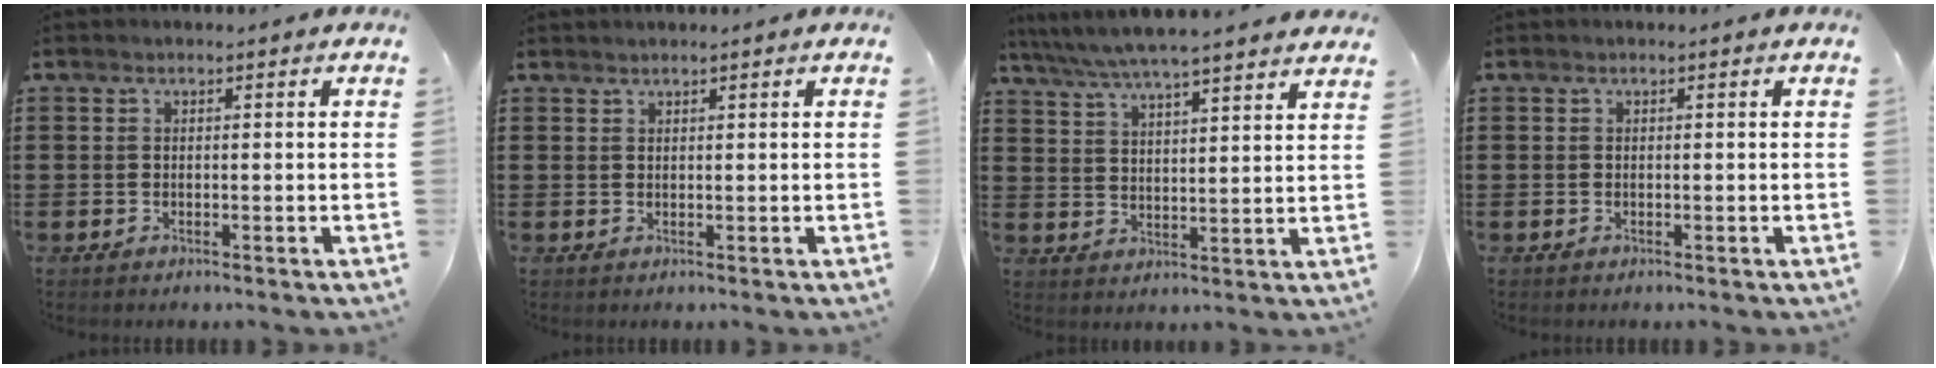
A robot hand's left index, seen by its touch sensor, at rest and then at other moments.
{"total": 0.8, "force": [0.8, 0.0, 0.1], "torque": [-0.005, -0.001, 0.016]}
{"total": 5.7, "force": [5.3, -0.2, 2.1], "torque": [-0.060, -0.027, 0.091]}
{"total": 0.0}